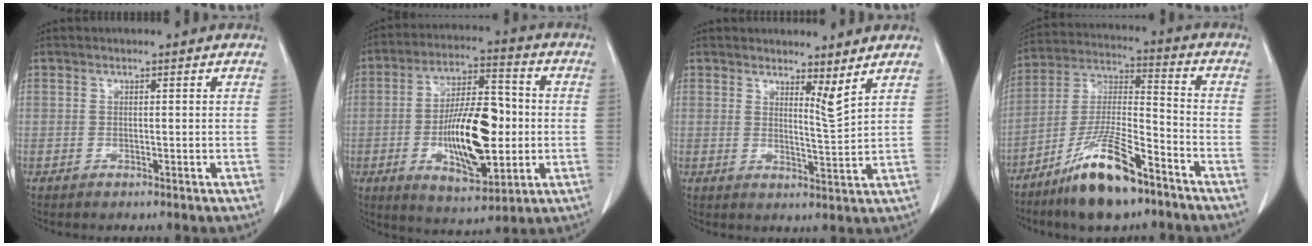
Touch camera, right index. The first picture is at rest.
{"total": 16.0, "force": [-2.0, 5.7, 14.9], "torque": [-0.260, 0.008, -0.028]}
{"total": 3.2, "force": [2.5, -0.3, 2.0], "torque": [-0.035, -0.021, 0.045]}
{"total": 14.4, "force": [-9.6, 2.9, 10.3], "torque": [-0.208, -0.010, -0.175]}